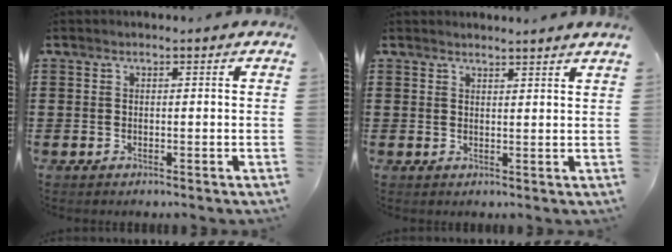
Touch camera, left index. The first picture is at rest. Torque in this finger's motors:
{"motor_torque": [-0.06, -0.14, 0.12, 0.00]}